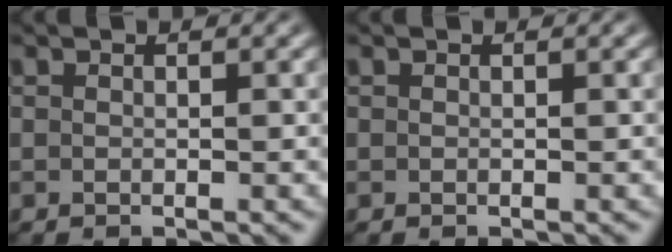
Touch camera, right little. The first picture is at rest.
{"total": 0.0}